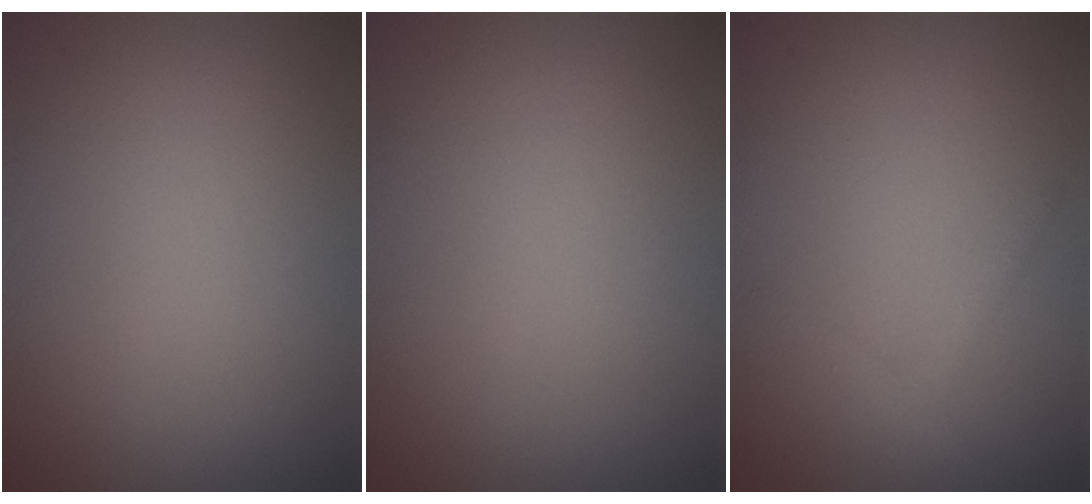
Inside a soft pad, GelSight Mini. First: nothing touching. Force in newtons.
{"total": 0.0}
{"total": 1.4, "press": 1.4, "slide": 0.1}